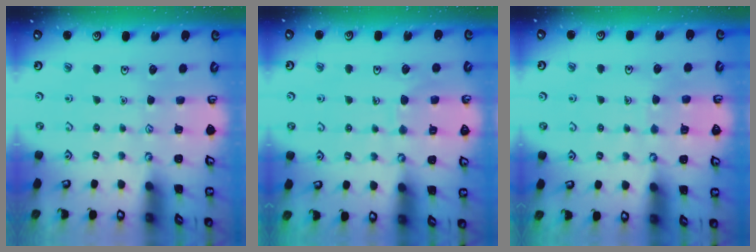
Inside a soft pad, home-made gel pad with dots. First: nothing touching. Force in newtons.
{"total": 6.7, "press": 6.7, "slide": 0.4}
{"total": 5.1, "press": 5.1, "slide": 0.5}